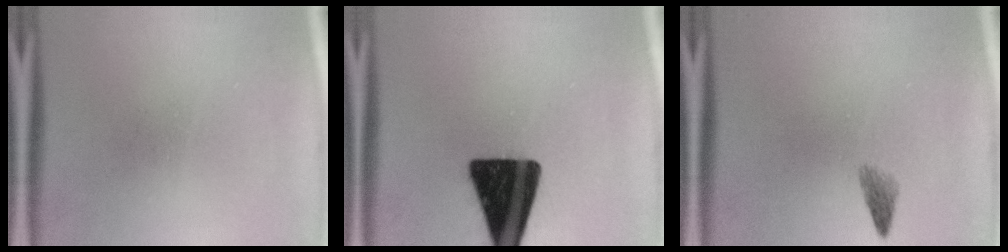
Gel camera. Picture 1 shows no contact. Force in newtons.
{"total": 18.5}
{"total": 1.5}